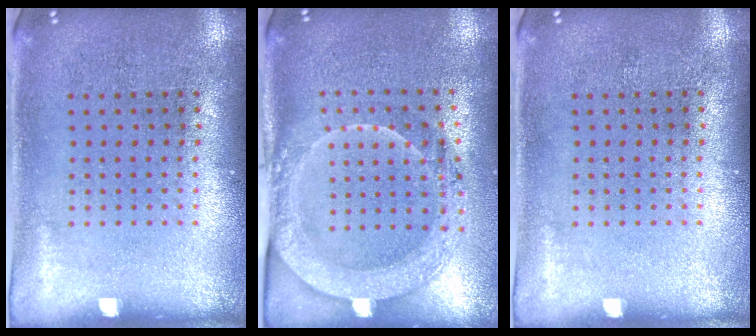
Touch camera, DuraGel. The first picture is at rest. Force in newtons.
{"total": 2.1, "press": 2.1, "slide": 0.4}
{"total": 0.0}